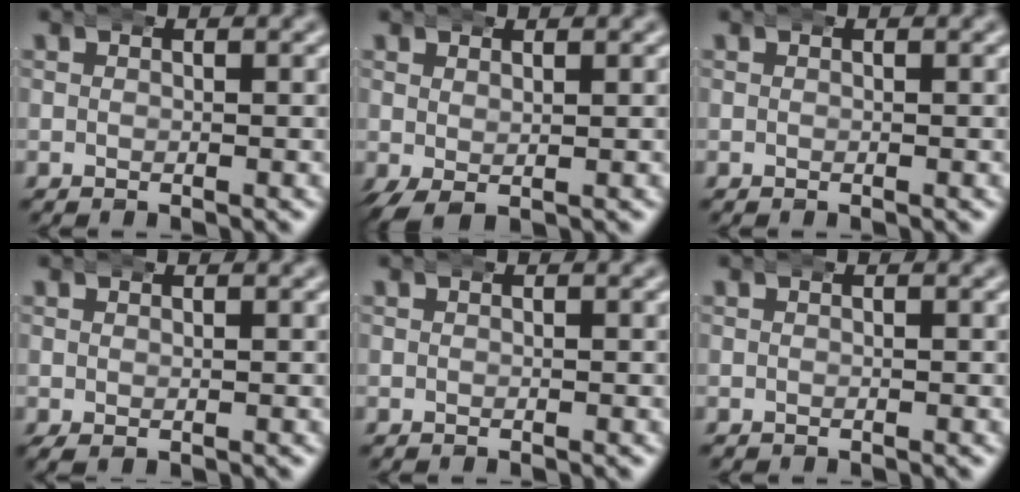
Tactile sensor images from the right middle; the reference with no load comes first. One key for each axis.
{"total": 1.7, "fx": -0.1, "fy": 0.8, "fz": 1.5, "tx": -0.023, "ty": -0.009, "tz": 0.006}
{"total": 0.0}
{"total": 0.9, "fx": -0.1, "fy": 0.3, "fz": 0.8, "tx": -0.010, "ty": -0.002, "tz": 0.001}
{"total": 0.0}
{"total": 0.0}